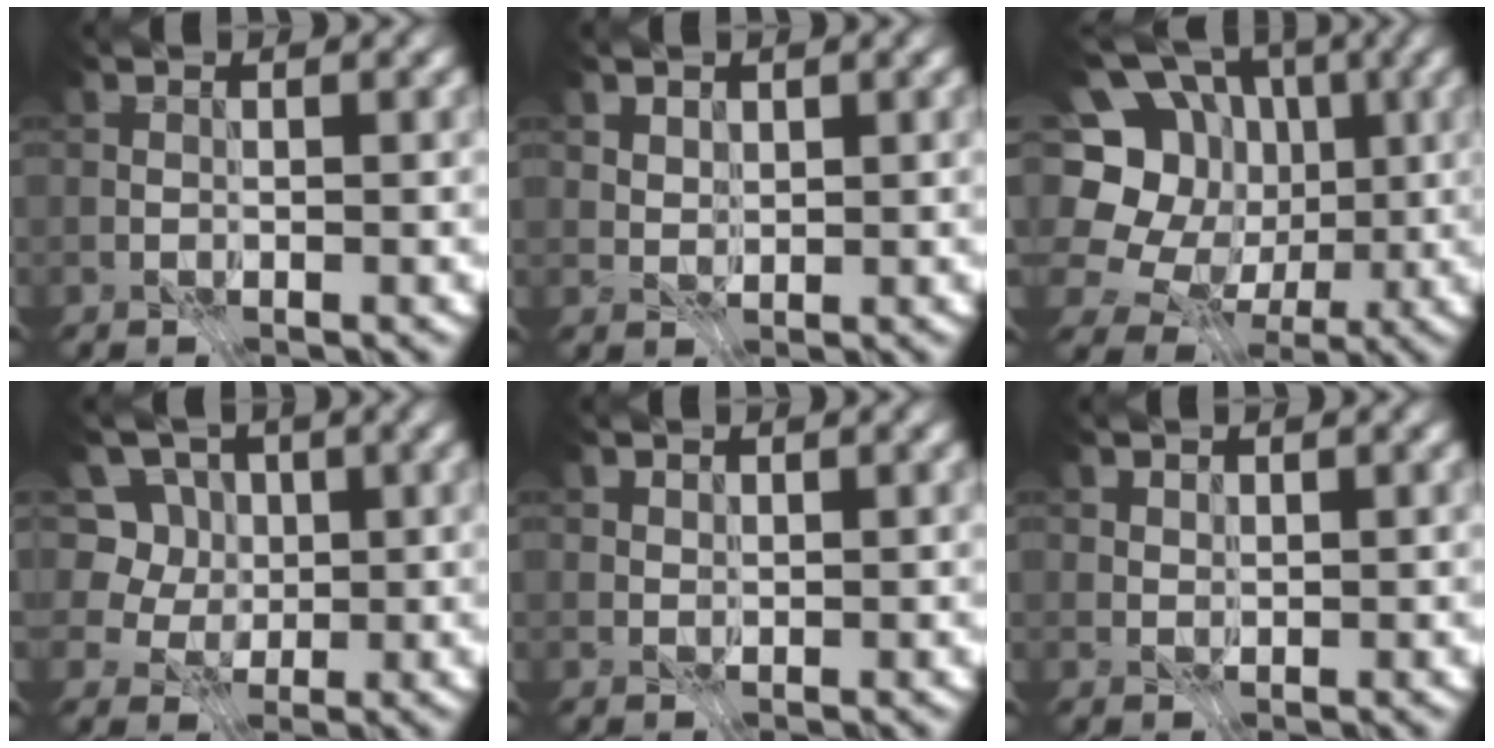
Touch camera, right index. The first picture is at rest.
{"total": 2.4, "force": [1.6, 1.5, 0.9], "torque": [-0.023, -0.007, 0.043]}
{"total": 15.1, "force": [1.6, 13.2, 7.2], "torque": [-0.176, 0.027, 0.018]}
{"total": 8.9, "force": [4.6, 6.7, 3.7], "torque": [-0.055, 0.006, 0.059]}
{"total": 0.8, "force": [0.6, 0.6, 0.2], "torque": [-0.004, -0.001, 0.011]}
{"total": 1.2, "force": [0.8, 0.8, 0.3], "torque": [-0.007, -0.002, 0.014]}